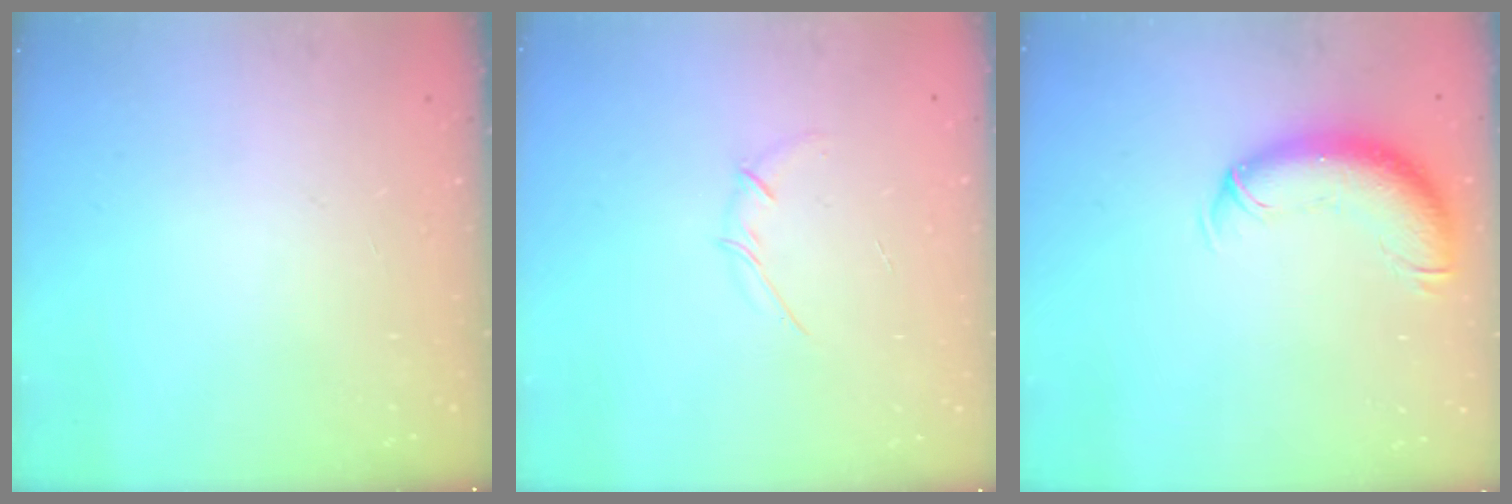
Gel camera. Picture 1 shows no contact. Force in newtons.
{"total": 2.7, "press": 2.6, "slide": 0.8}
{"total": 11.8, "press": 11.5, "slide": 2.6}